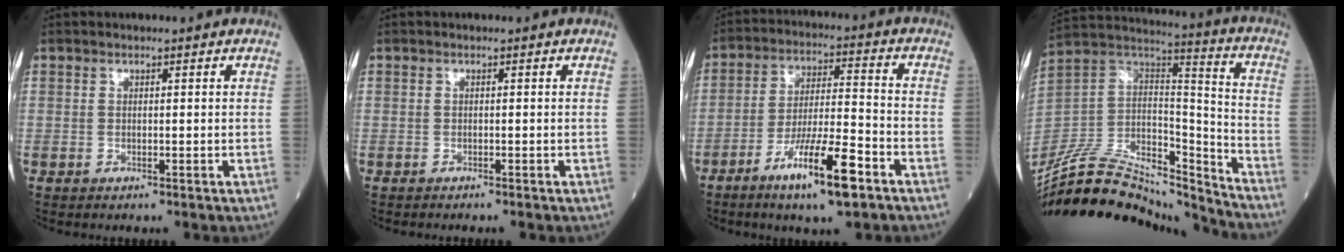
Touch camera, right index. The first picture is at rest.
{"total": 1.1, "force": [-1.0, 0.0, 0.5], "torque": [-0.006, -0.001, -0.012]}
{"total": 11.6, "force": [-6.7, 1.1, 9.4], "torque": [-0.168, -0.012, -0.119]}
{"total": 24.2, "force": [-22.2, 5.2, 8.0], "torque": [-0.174, 0.025, -0.378]}